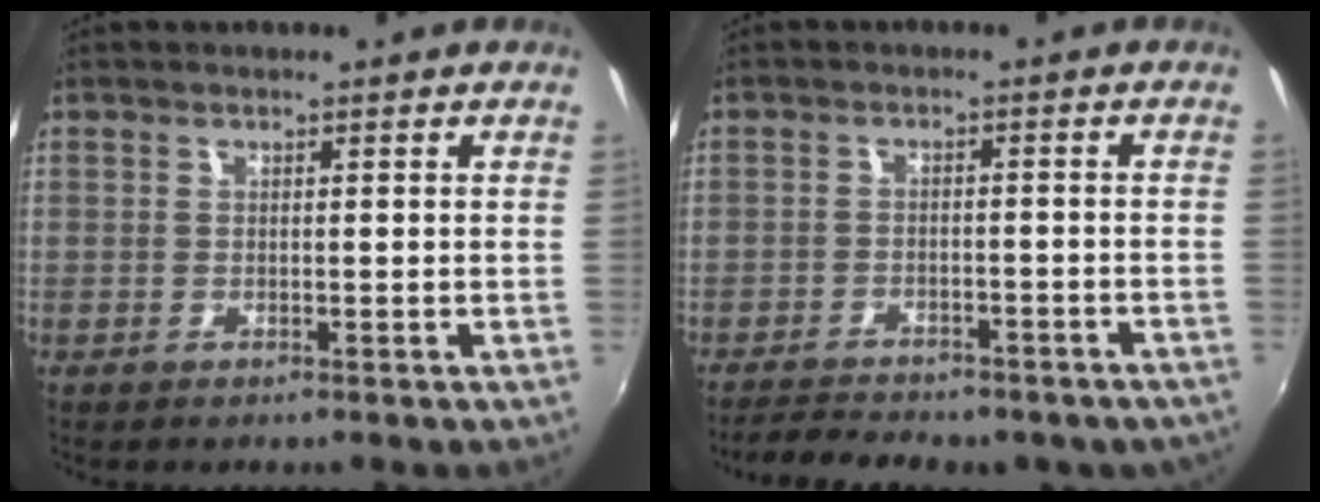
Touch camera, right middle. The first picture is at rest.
{"total": 11.2, "force": [-9.4, 4.1, 4.6], "torque": [-0.109, -0.009, -0.121]}